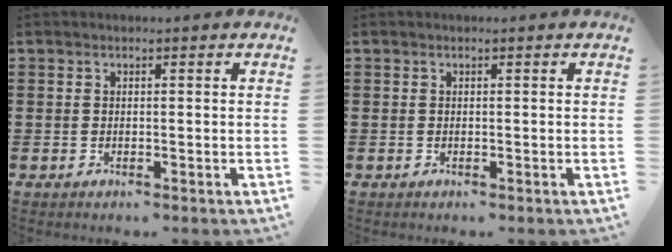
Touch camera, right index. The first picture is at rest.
{"total": 0.0}